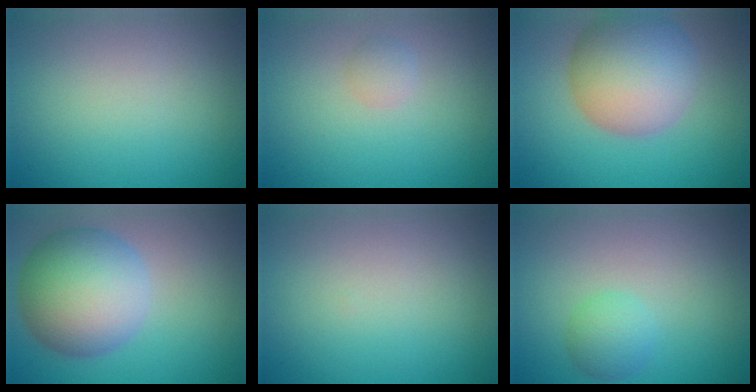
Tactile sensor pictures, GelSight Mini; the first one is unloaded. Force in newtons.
{"total": 1.0, "press": 1.0, "slide": 0.0}
{"total": 9.0, "press": 9.0, "slide": 0.4}
{"total": 9.4, "press": 9.4, "slide": 0.2}
{"total": 0.0}
{"total": 2.1, "press": 2.1, "slide": 0.2}